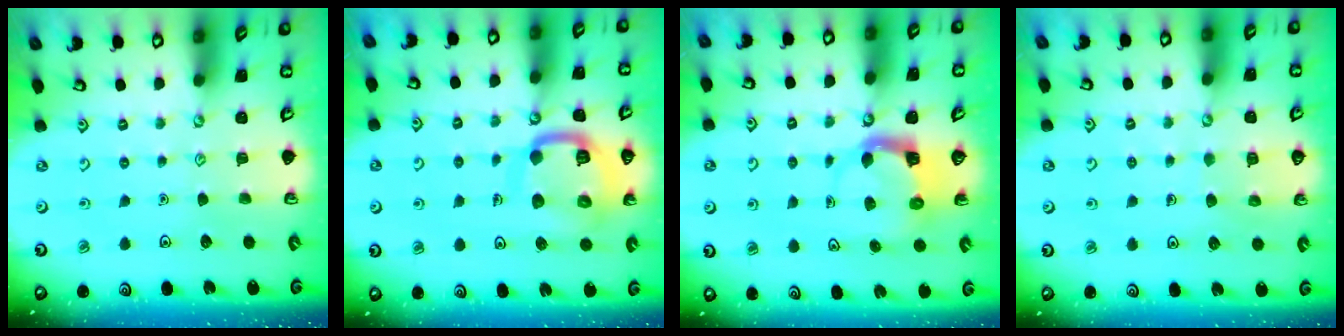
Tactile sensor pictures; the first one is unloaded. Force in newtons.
{"total": 15.0, "press": 14.9, "slide": 1.5}
{"total": 3.7, "press": 3.6, "slide": 0.7}
{"total": 6.4, "press": 6.3, "slide": 0.4}